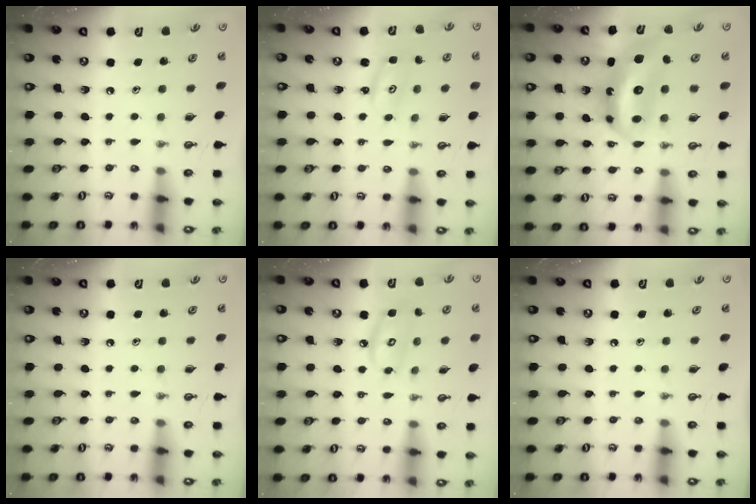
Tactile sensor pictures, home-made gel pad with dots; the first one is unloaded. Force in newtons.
{"total": 3.1, "press": 3.0, "slide": 0.3}
{"total": 10.3, "press": 10.3, "slide": 1.1}
{"total": 0.0}
{"total": 7.9, "press": 7.9, "slide": 0.6}
{"total": 0.0}